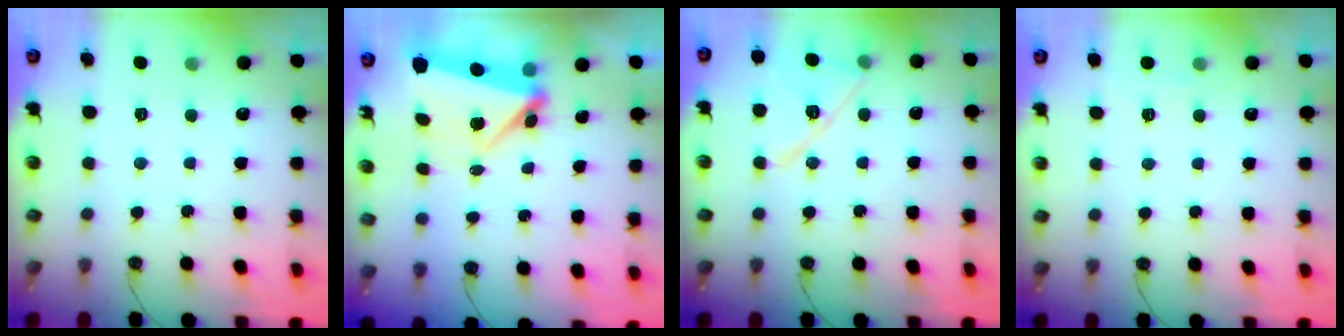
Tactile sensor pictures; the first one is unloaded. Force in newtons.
{"total": 6.9, "press": 4.8, "slide": 4.9}
{"total": 13.4, "press": 13.2, "slide": 2.5}
{"total": 2.2, "press": 2.1, "slide": 0.3}